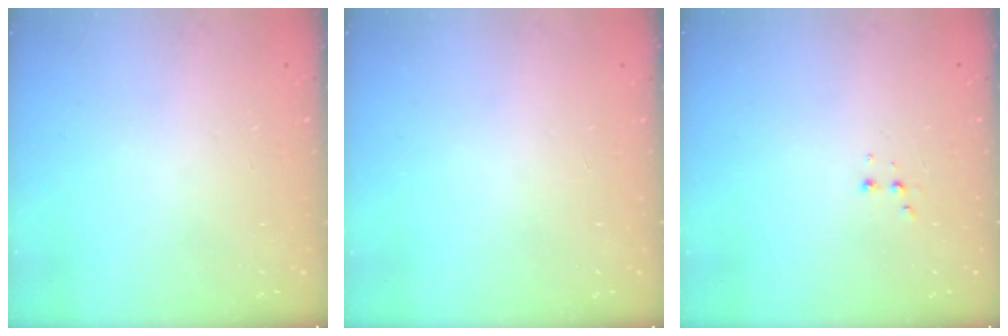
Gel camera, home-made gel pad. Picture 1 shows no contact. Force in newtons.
{"total": 0.0}
{"total": 2.9, "press": 2.7, "slide": 1.0}